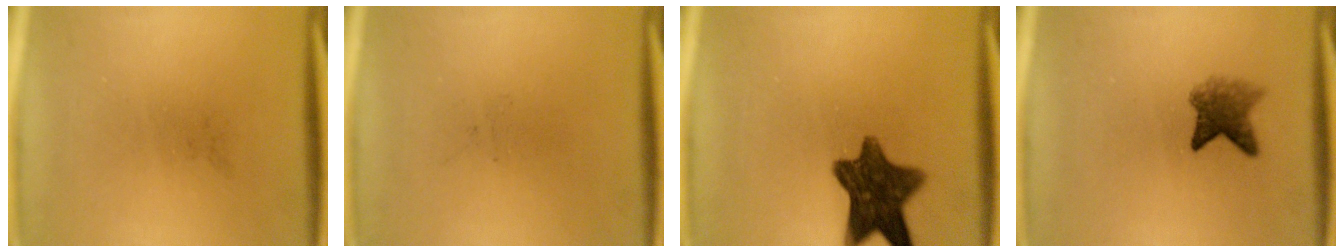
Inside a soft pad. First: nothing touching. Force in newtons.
{"total": 0.0}
{"total": 10.8}
{"total": 4.1}